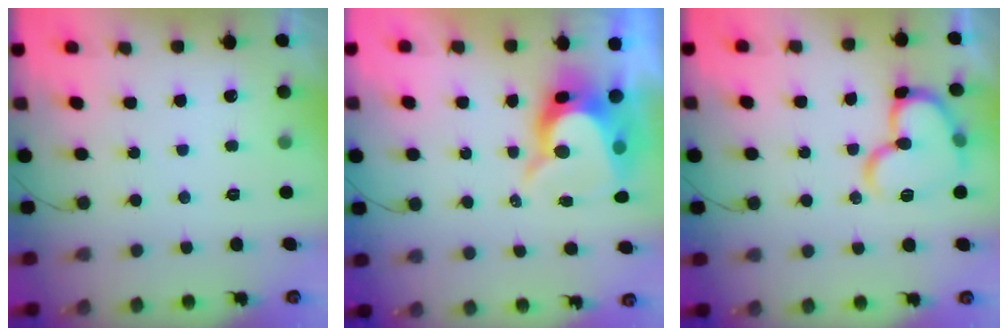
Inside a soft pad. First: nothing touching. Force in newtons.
{"total": 10.8, "press": 10.8, "slide": 0.6}
{"total": 15.6, "press": 15.4, "slide": 1.9}